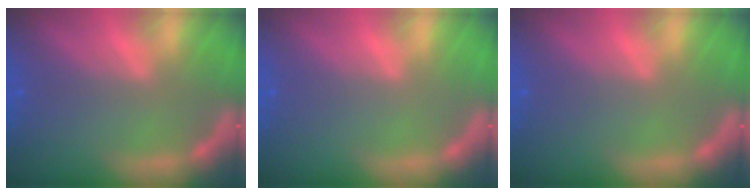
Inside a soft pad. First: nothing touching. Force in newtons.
{"total": 0.0}
{"total": 0.0}